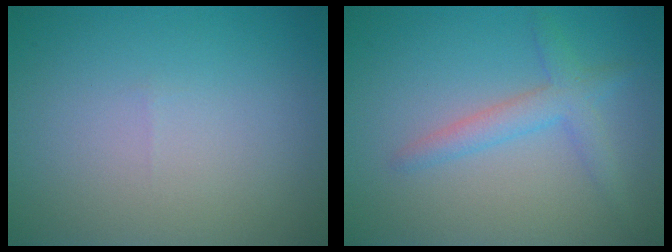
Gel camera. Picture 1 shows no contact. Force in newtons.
{"total": 2.6, "press": 2.6, "slide": 0.2}